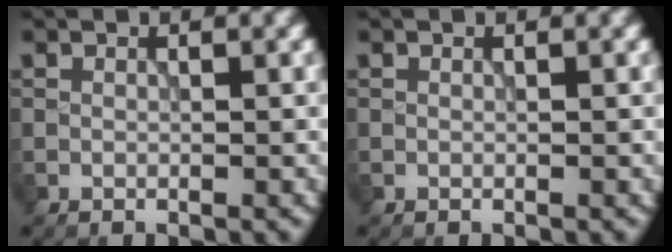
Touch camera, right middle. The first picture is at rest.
{"total": 0.0}